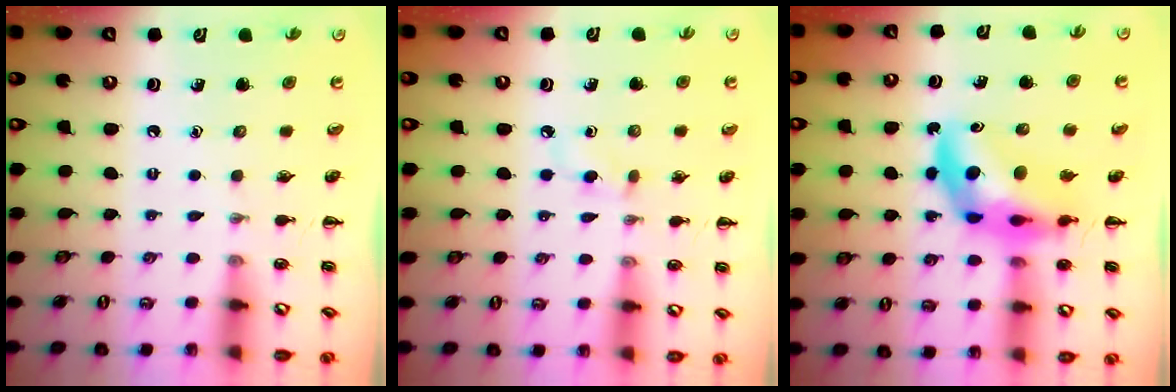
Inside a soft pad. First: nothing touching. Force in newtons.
{"total": 3.3, "press": 3.0, "slide": 1.4}
{"total": 9.7, "press": 9.2, "slide": 3.1}